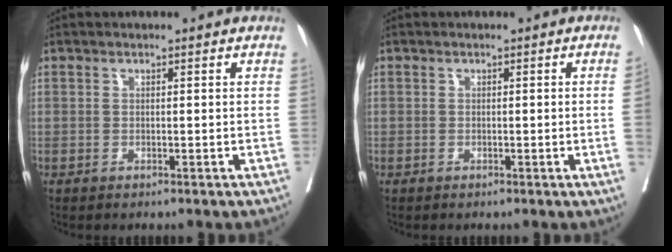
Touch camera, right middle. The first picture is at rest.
{"total": 1.1, "force": [-0.1, -0.2, 1.1], "torque": [-0.014, 0.001, 0.001]}